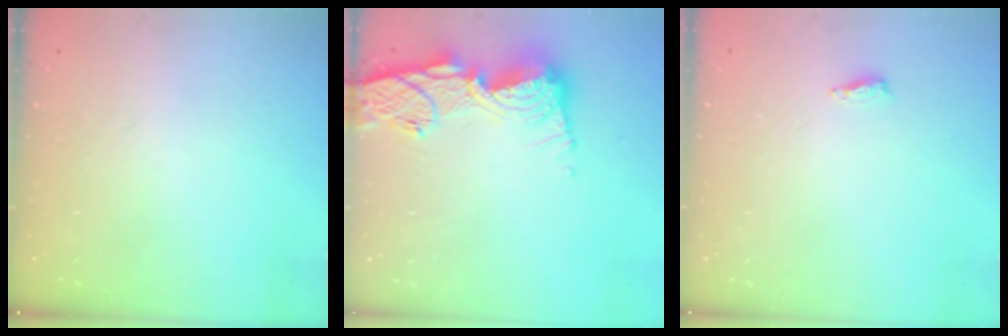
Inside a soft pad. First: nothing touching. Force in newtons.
{"total": 16.5, "press": 16.4, "slide": 1.6}
{"total": 5.2, "press": 5.0, "slide": 1.4}